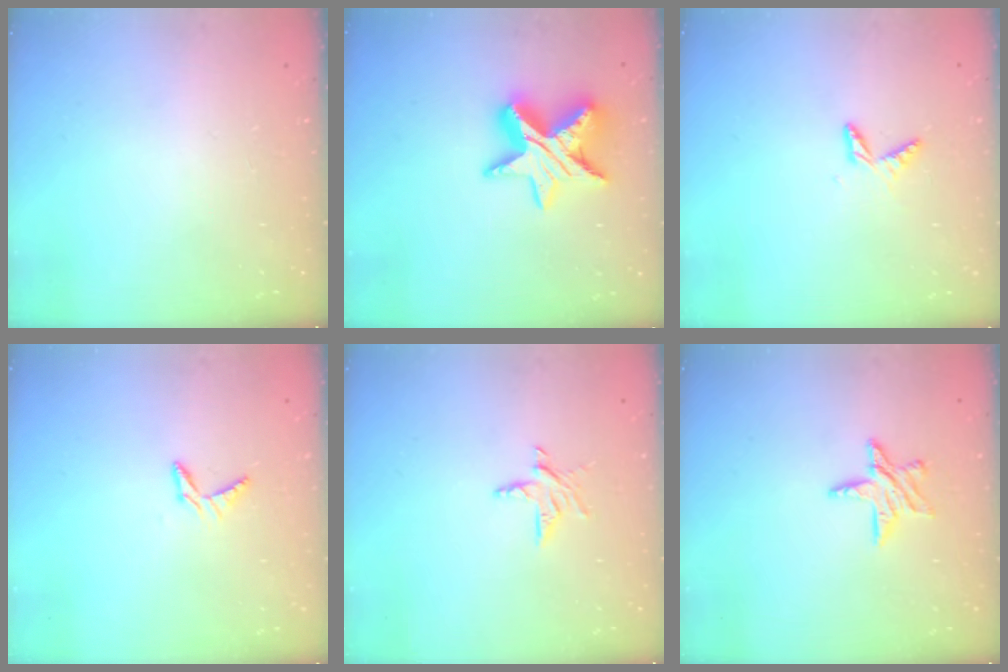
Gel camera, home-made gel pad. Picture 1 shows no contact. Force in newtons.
{"total": 13.6, "press": 13.6, "slide": 0.9}
{"total": 4.0, "press": 4.0, "slide": 0.3}
{"total": 3.8, "press": 3.8, "slide": 0.3}
{"total": 6.9, "press": 6.9, "slide": 0.6}
{"total": 8.3, "press": 8.3, "slide": 0.7}